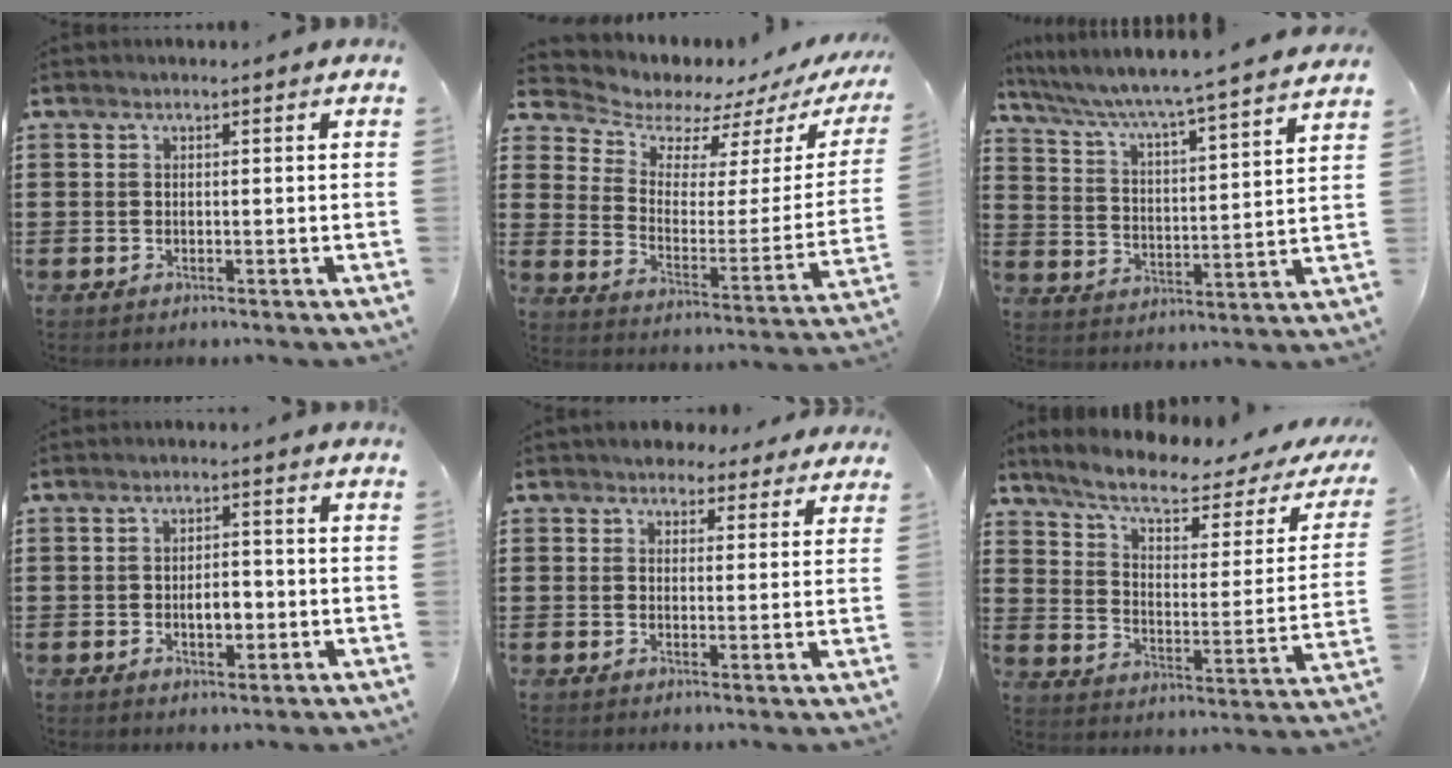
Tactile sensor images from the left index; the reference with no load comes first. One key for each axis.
{"total": 6.1, "fx": 5.6, "fy": 2.3, "fz": 0.5, "tx": -0.042, "ty": -0.050, "tz": 0.097}
{"total": 4.5, "fx": 4.1, "fy": -0.7, "fz": 1.7, "tx": -0.056, "ty": -0.041, "tz": 0.057}
{"total": 3.8, "fx": -0.7, "fy": 2.0, "fz": 3.2, "tx": -0.054, "ty": 0.001, "tz": -0.016}
{"total": 3.8, "fx": 3.3, "fy": 1.7, "fz": 0.7, "tx": -0.017, "ty": -0.002, "tz": 0.060}
{"total": 7.3, "fx": 5.1, "fy": 1.6, "fz": 5.0, "tx": -0.109, "ty": -0.028, "tz": 0.083}